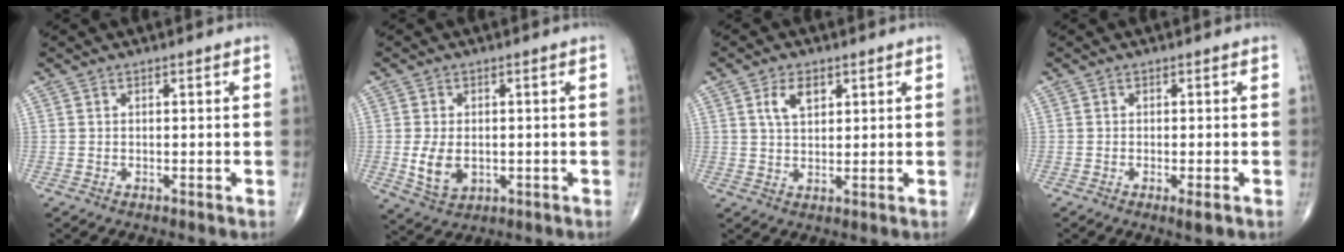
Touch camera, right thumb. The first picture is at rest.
{"total": 6.3, "force": [-0.8, 4.2, 4.6], "torque": [-0.079, -0.008, -0.004]}
{"total": 4.9, "force": [2.0, 3.0, 3.3], "torque": [-0.045, -0.005, 0.035]}
{"total": 2.0, "force": [-0.9, 0.4, 1.8], "torque": [-0.029, -0.005, -0.015]}